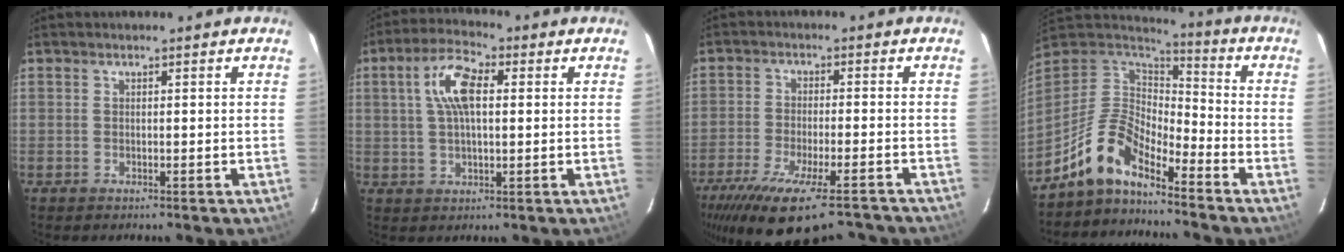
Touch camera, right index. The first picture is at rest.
{"total": 8.5, "force": [1.9, 3.7, 7.4], "torque": [-0.146, 0.020, 0.034]}
{"total": 19.1, "force": [-14.9, 4.4, 11.1], "torque": [-0.215, -0.053, -0.229]}
{"total": 11.1, "force": [-9.1, 3.4, 5.5], "torque": [-0.117, 0.019, -0.189]}